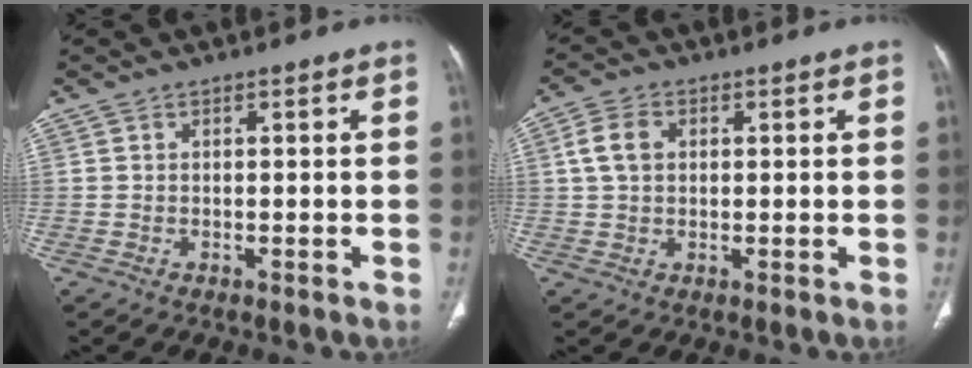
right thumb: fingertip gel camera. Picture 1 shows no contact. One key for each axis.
{"total": 5.3, "fx": 1.2, "fy": 3.7, "fz": 3.5, "tx": -0.064, "ty": 0.007, "tz": 0.021}